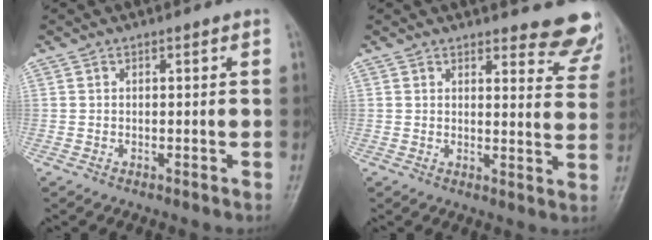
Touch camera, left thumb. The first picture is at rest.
{"total": 10.6, "force": [9.8, 2.8, 3.0], "torque": [0.008, -0.073, 0.087]}